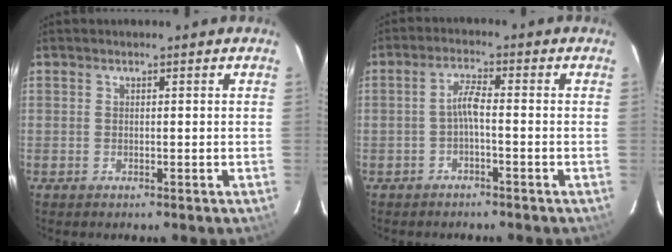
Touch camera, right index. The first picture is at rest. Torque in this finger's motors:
{"motor_torque": [0.44, -0.31, 0.31, 0.08]}